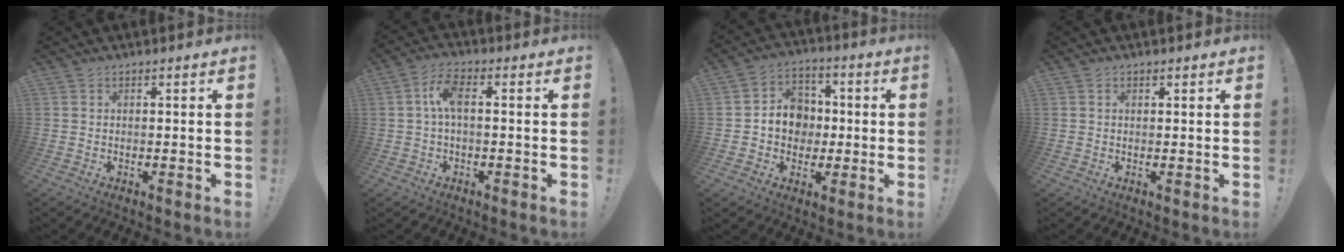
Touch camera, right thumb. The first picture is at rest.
{"total": 6.6, "force": [0.4, 2.6, 6.1], "torque": [-0.123, 0.014, 0.008]}
{"total": 10.4, "force": [-0.7, 9.4, 4.3], "torque": [-0.061, 0.012, -0.005]}
{"total": 0.7, "force": [0.5, 0.4, 0.3], "torque": [-0.005, 0.001, 0.009]}